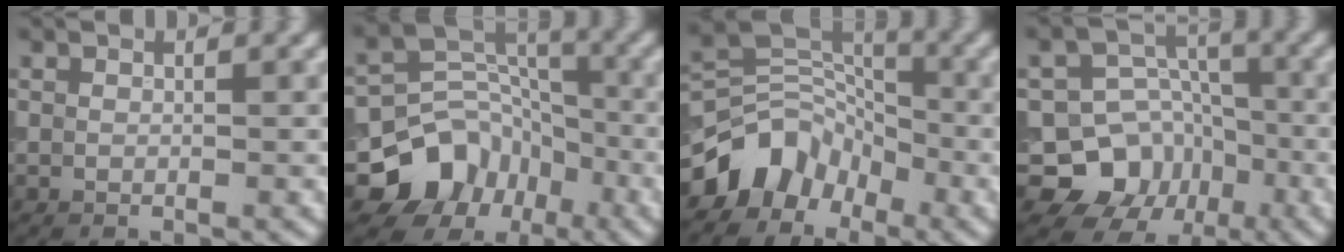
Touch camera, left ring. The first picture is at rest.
{"total": 8.6, "force": [-4.4, 6.9, 2.6], "torque": [-0.037, 0.011, -0.083]}
{"total": 5.6, "force": [-3.4, 3.9, 2.2], "torque": [-0.019, 0.008, -0.072]}
{"total": 9.0, "force": [-4.1, 7.7, 2.4], "torque": [-0.025, 0.010, -0.100]}